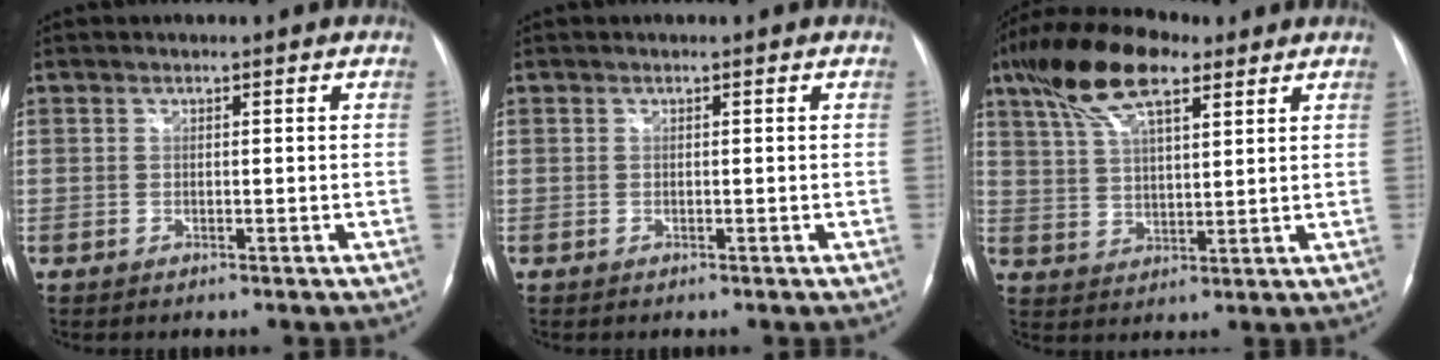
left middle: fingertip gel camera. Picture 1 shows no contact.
{"total": 0.0}
{"total": 13.1, "force": [8.1, 4.4, 9.3], "torque": [-0.186, 0.033, 0.150]}